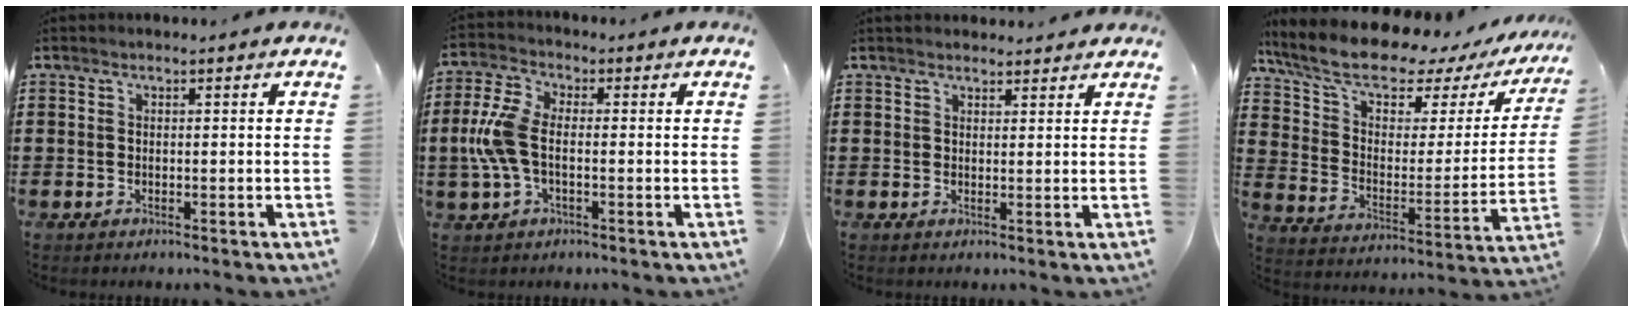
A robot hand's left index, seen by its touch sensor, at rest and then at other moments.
{"total": 7.3, "force": [-0.8, 3.7, 6.3], "torque": [-0.153, 0.000, -0.022]}
{"total": 1.9, "force": [1.8, 0.5, -0.1], "torque": [-0.003, -0.001, 0.037]}
{"total": 10.4, "force": [8.5, 3.3, 5.0], "torque": [-0.123, -0.058, 0.146]}